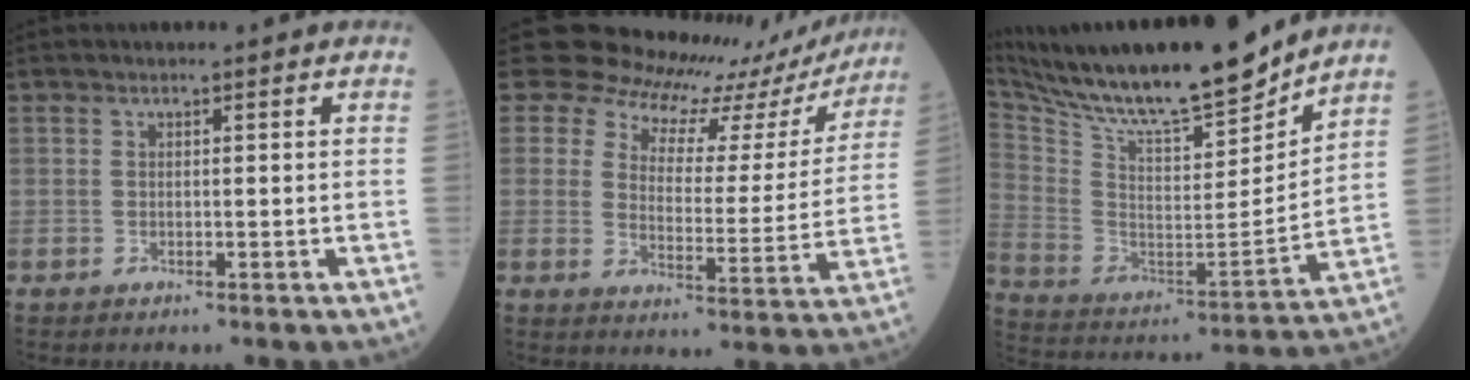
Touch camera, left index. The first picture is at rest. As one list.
[{"total": 16.5, "force": [15.0, 5.9, 3.4], "torque": [-0.031, -0.052, 0.166]}, {"total": 23.3, "force": [20.3, 3.1, 10.9], "torque": [-0.215, -0.020, 0.339]}]